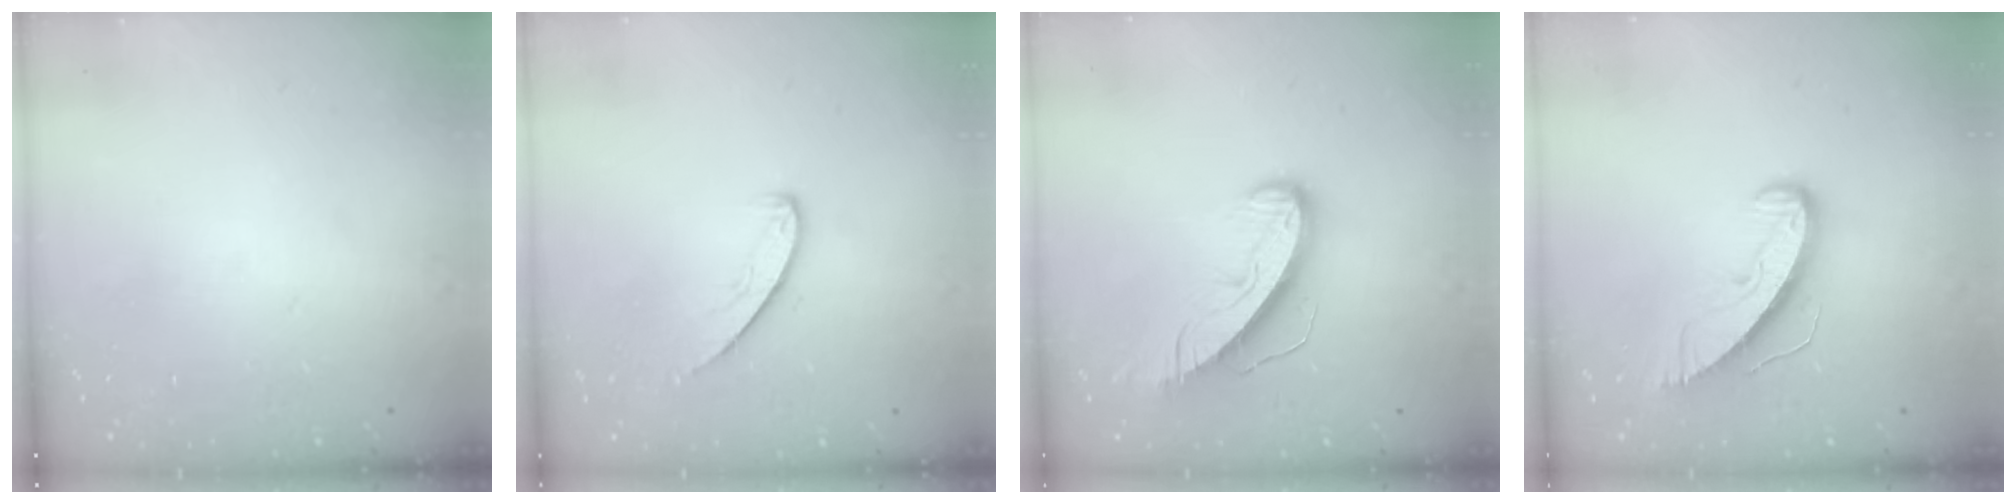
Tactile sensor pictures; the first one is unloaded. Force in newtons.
{"total": 6.0, "press": 6.0, "slide": 0.4}
{"total": 10.9, "press": 10.9, "slide": 1.3}
{"total": 8.9, "press": 8.8, "slide": 0.9}